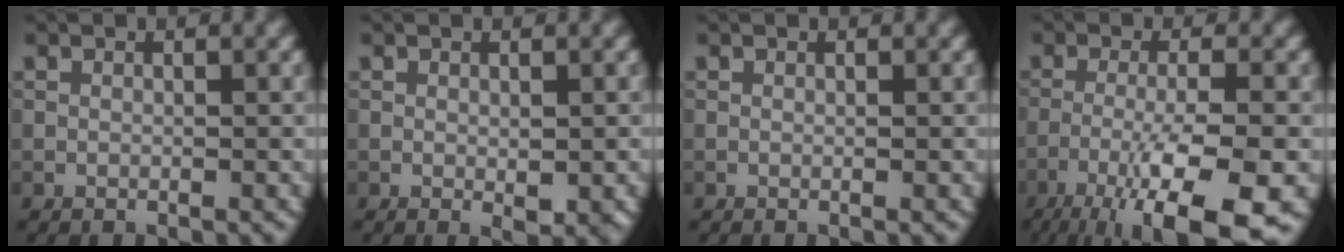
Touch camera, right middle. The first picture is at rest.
{"total": 1.7, "force": [-0.3, 0.7, 1.5], "torque": [-0.019, -0.007, 0.001]}
{"total": 0.0}
{"total": 10.5, "force": [-6.0, 2.2, 8.3], "torque": [-0.137, -0.006, -0.102]}